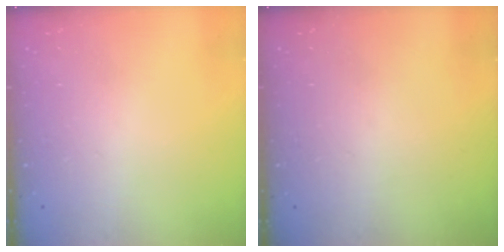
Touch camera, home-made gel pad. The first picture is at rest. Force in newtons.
{"total": 0.0}